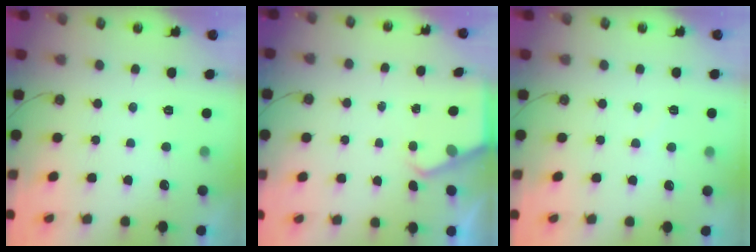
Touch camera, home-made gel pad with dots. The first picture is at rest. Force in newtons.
{"total": 2.2, "press": 2.1, "slide": 0.3}
{"total": 2.9, "press": 2.9, "slide": 0.4}